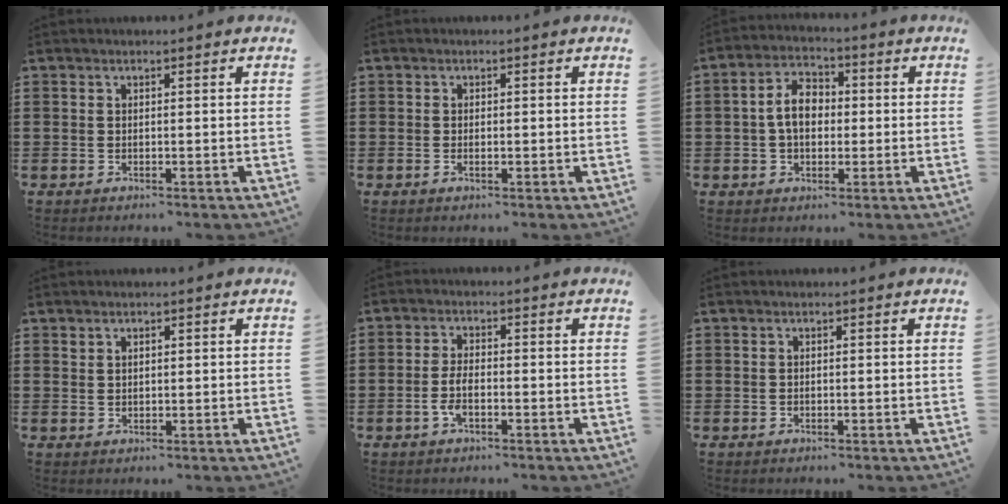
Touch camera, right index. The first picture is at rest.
{"total": 0.9, "force": [-0.2, 0.4, 0.8], "torque": [-0.016, -0.002, -0.003]}
{"total": 6.1, "force": [0.0, 4.0, 4.6], "torque": [-0.101, 0.014, -0.004]}
{"total": 1.1, "force": [0.9, 0.6, 0.3], "torque": [-0.006, 0.002, 0.017]}
{"total": 3.5, "force": [-1.4, 1.3, 2.9], "torque": [-0.073, -0.004, -0.031]}
{"total": 0.0}